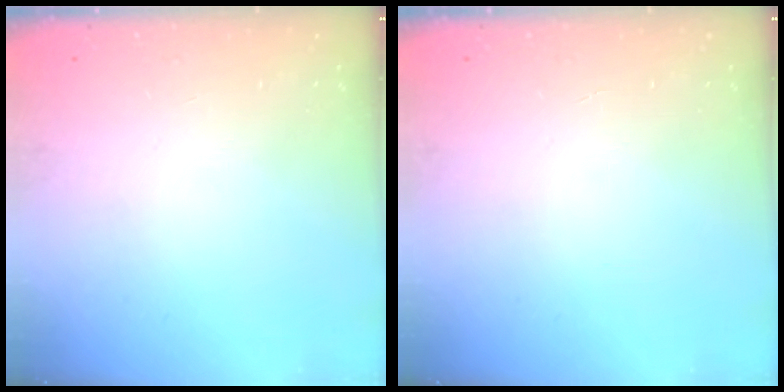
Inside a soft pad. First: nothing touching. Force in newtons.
{"total": 0.0}